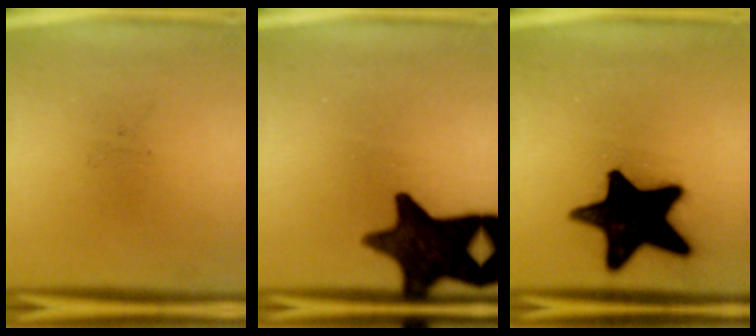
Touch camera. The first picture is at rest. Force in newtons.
{"total": 15.2}
{"total": 20.1}